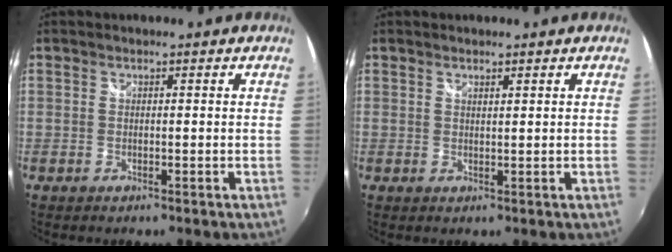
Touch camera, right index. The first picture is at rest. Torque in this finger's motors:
{"motor_torque": [-0.19, 0.31, 0.04, 0.00]}